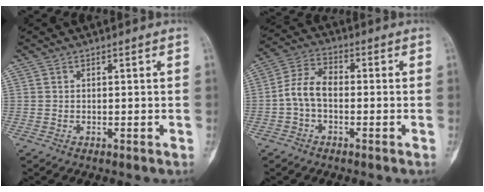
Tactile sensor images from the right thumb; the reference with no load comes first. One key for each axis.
{"total": 6.9, "fx": -1.2, "fy": 4.3, "fz": 5.3, "tx": -0.096, "ty": 0.027, "tz": -0.034}